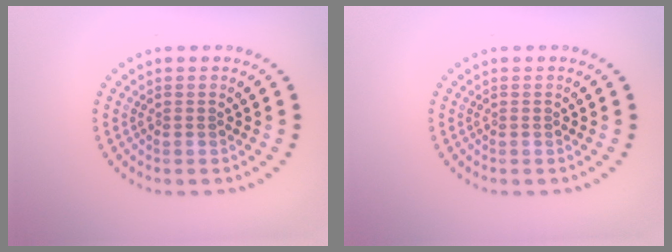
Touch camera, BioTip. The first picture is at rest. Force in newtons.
{"total": 0.0}